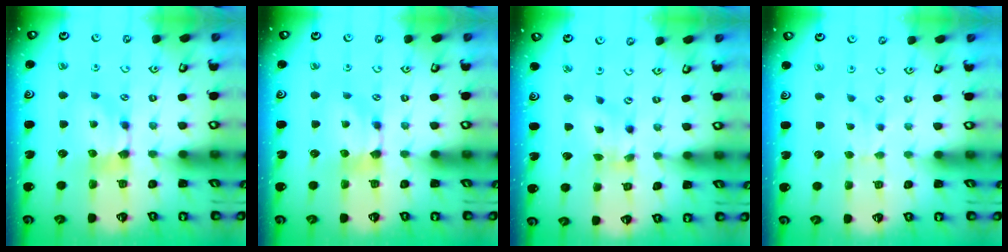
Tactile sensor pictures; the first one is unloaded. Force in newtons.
{"total": 0.0}
{"total": 2.0, "press": 1.2, "slide": 1.5}
{"total": 2.5, "press": 2.4, "slide": 0.5}